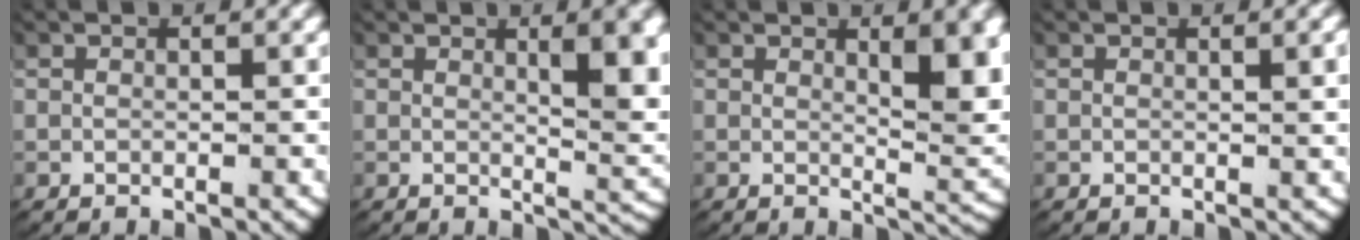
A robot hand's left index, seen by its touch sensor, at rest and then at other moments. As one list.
[{"total": 4.9, "force": [1.2, 1.3, 4.6], "torque": [-0.063, -0.015, 0.026]}, {"total": 4.6, "force": [1.2, 1.3, 4.2], "torque": [-0.056, -0.020, 0.025]}, {"total": 1.2, "force": [0.6, -0.1, 1.0], "torque": [-0.013, -0.001, 0.011]}]